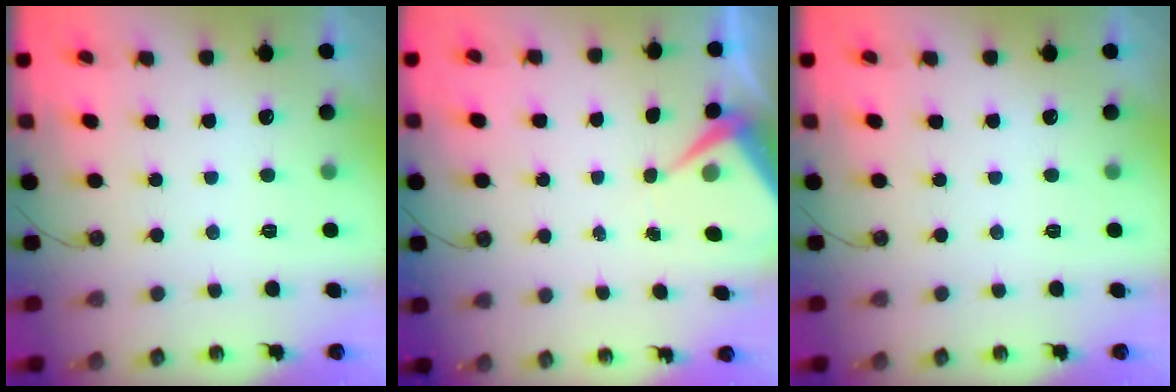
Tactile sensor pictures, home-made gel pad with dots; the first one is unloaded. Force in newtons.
{"total": 6.1, "press": 6.0, "slide": 0.9}
{"total": 0.0}